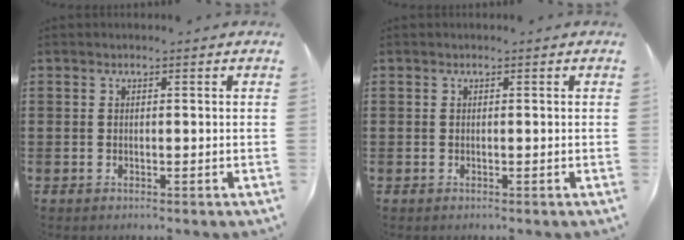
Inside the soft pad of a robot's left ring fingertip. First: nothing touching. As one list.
[{"total": 0.0}]